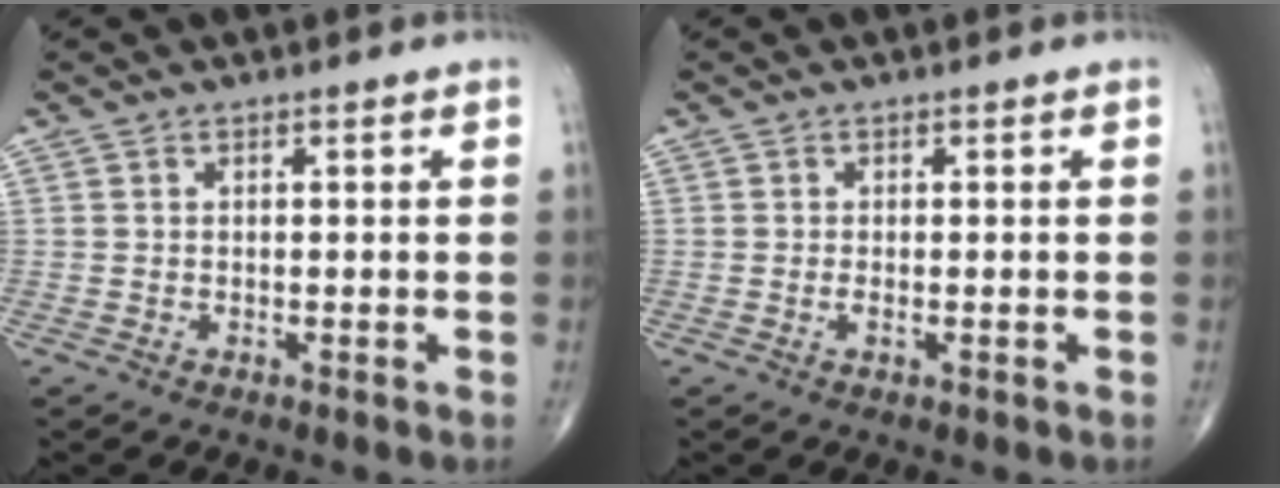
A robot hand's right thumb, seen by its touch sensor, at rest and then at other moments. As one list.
[{"total": 1.0, "force": [-0.2, 0.4, 0.9], "torque": [-0.019, -0.003, -0.005]}]